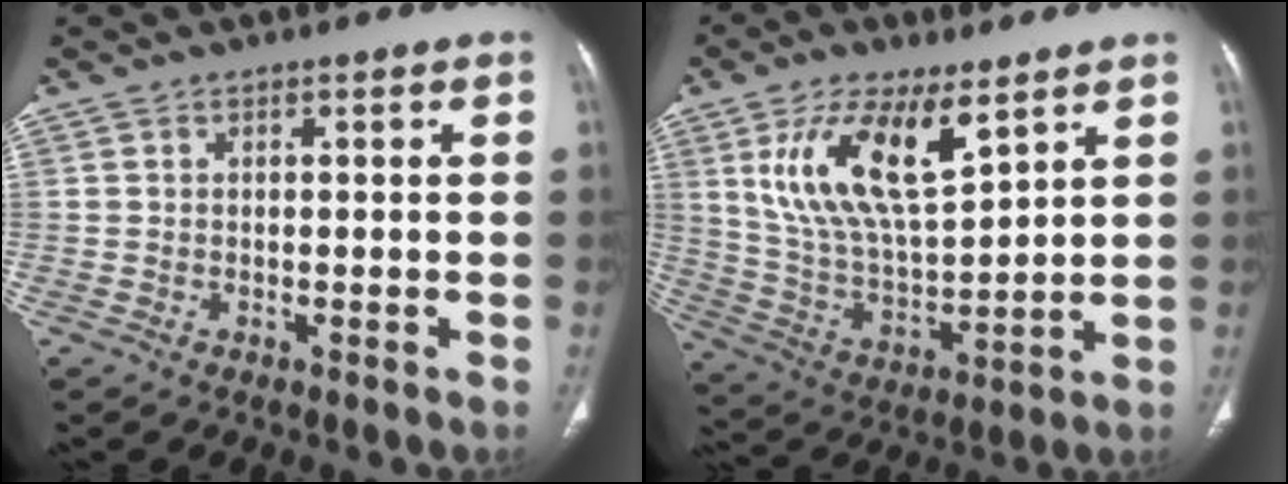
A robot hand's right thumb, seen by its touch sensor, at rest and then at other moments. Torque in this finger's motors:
{"motor_torque": [0.53, 0.78, 0.46, -0.21, 0.25]}